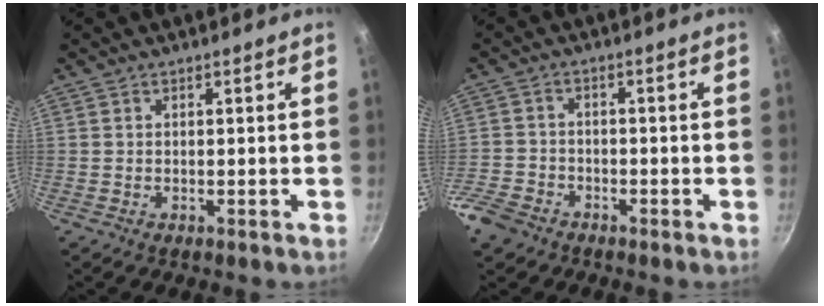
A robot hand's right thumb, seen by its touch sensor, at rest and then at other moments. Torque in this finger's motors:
{"motor_torque": [1.15, 0.09, -0.14, -0.35, 0.03]}